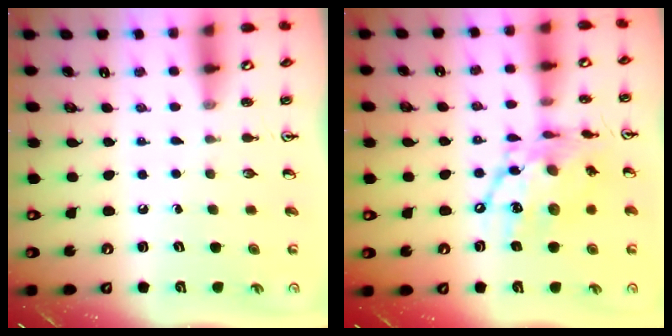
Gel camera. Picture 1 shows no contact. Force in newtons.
{"total": 15.2, "press": 15.1, "slide": 1.1}